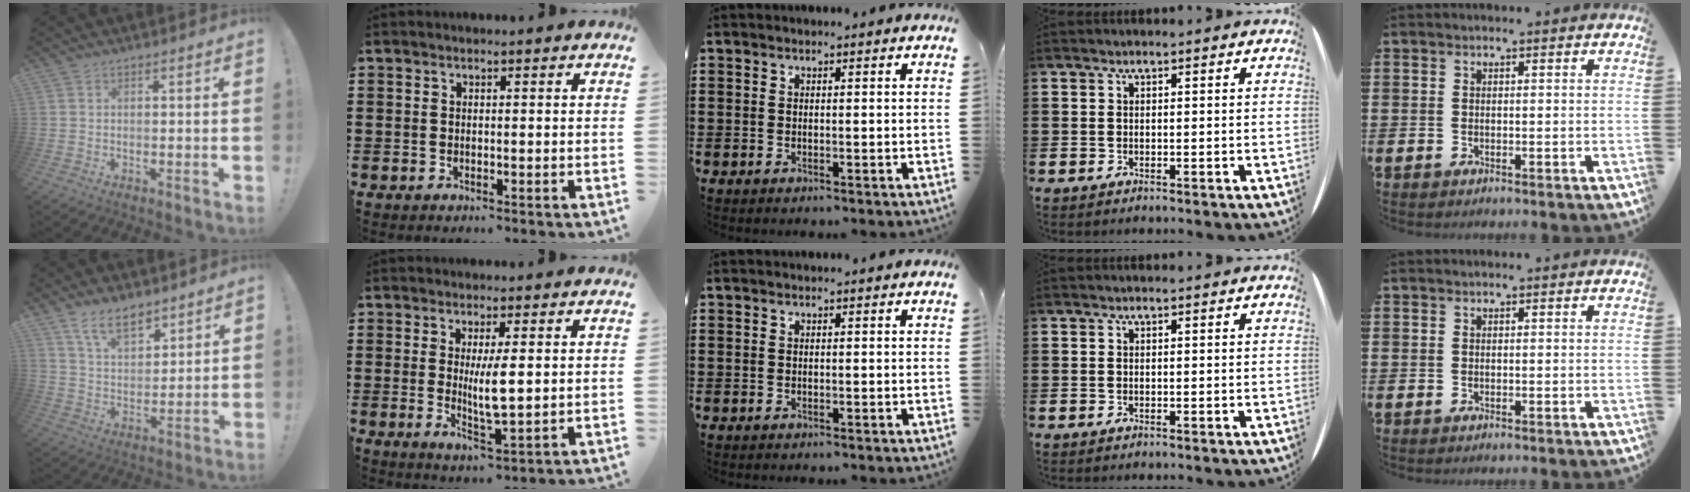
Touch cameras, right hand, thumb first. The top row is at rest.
{"thumb": {"total": 10.6, "force": [7.7, 5.0, 5.3], "torque": [-0.095, -0.042, 0.147]}, "index": {"total": 6.2, "force": [0.2, 1.5, 6.0], "torque": [-0.108, -0.005, -0.002]}}